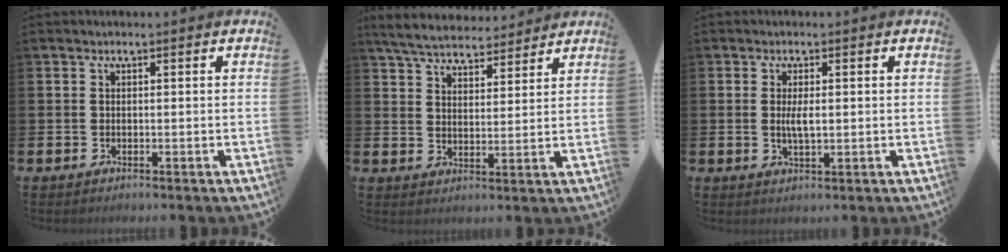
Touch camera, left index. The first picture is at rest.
{"total": 5.8, "force": [5.6, 1.1, 1.0], "torque": [-0.050, -0.026, 0.101]}
{"total": 2.7, "force": [0.3, 0.9, 2.5], "torque": [-0.040, -0.001, 0.001]}